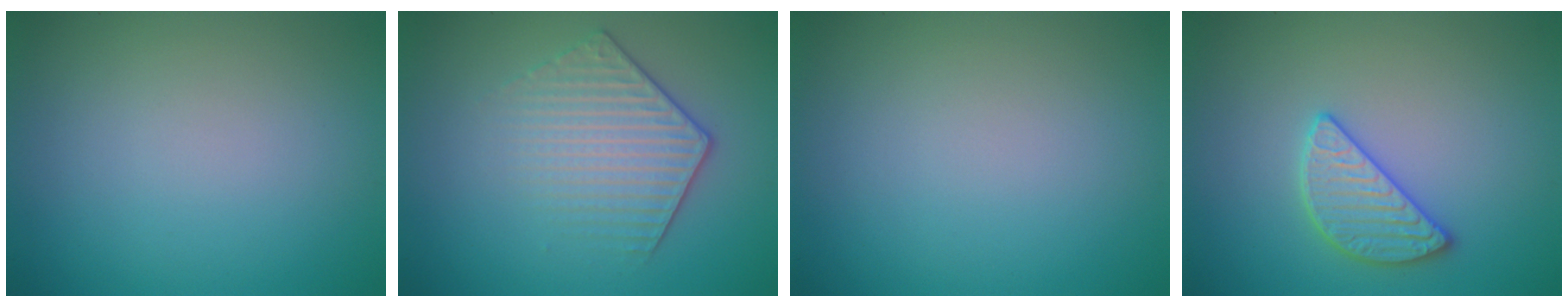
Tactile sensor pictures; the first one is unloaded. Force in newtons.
{"total": 3.9, "press": 3.4, "slide": 1.8}
{"total": 0.0}
{"total": 2.8, "press": 2.8, "slide": 0.1}